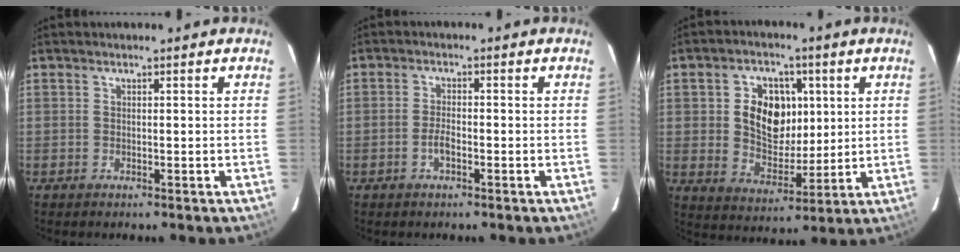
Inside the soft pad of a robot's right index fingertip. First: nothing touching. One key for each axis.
{"total": 2.5, "fx": -1.2, "fy": 1.0, "fz": 2.0, "tx": -0.045, "ty": 0.003, "tz": -0.023}
{"total": 11.4, "fx": 2.4, "fy": 8.3, "fz": 7.5, "tx": -0.144, "ty": 0.014, "tz": 0.048}